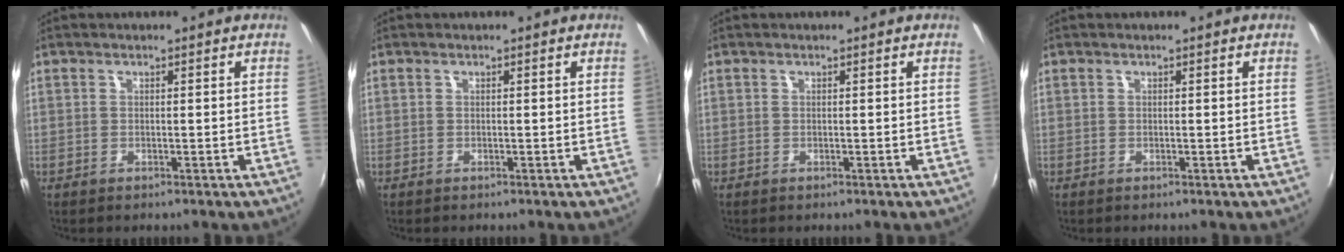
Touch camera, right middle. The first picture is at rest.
{"total": 0.0}
{"total": 0.0}
{"total": 0.0}